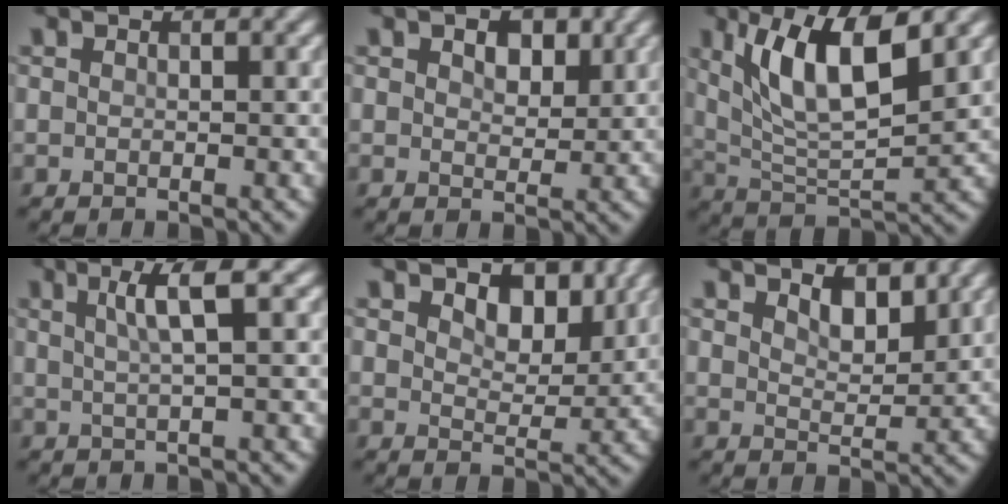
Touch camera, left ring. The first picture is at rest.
{"total": 3.0, "force": [1.4, 1.9, 1.9], "torque": [-0.030, 0.000, 0.019]}
{"total": 8.3, "force": [3.4, 2.6, 7.2], "torque": [-0.133, -0.006, 0.063]}
{"total": 3.6, "force": [1.2, 0.6, 3.4], "torque": [-0.050, 0.007, 0.019]}
{"total": 4.2, "force": [2.2, 2.5, 2.6], "torque": [-0.046, -0.009, 0.029]}
{"total": 2.6, "force": [1.8, 1.0, 1.5], "torque": [-0.033, -0.008, 0.031]}